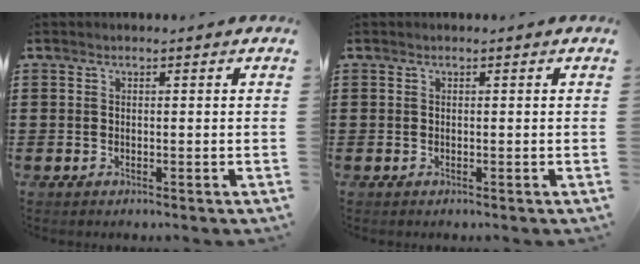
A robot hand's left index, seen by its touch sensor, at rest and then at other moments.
{"total": 0.0}